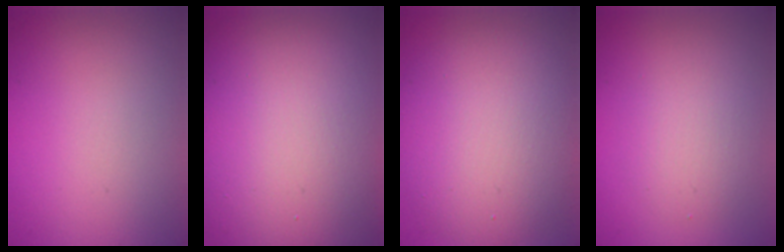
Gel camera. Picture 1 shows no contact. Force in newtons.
{"total": 18.1, "press": 18.1, "slide": 1.2}
{"total": 8.9, "press": 8.9, "slide": 0.4}
{"total": 2.6, "press": 2.6, "slide": 0.1}